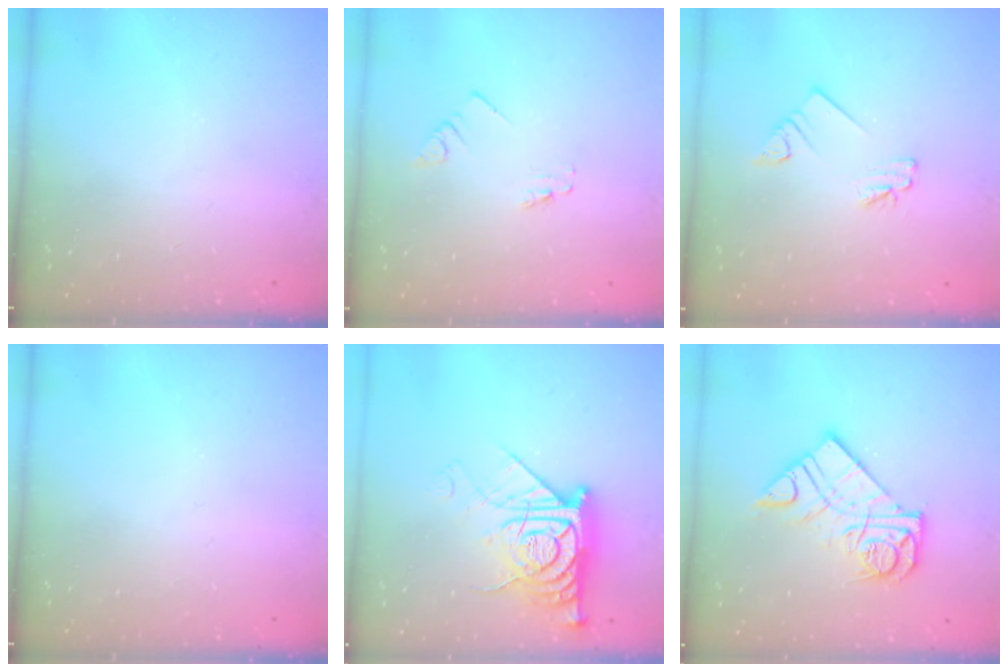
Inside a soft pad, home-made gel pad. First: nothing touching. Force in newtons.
{"total": 0.7, "press": 0.7, "slide": 0.1}
{"total": 2.3, "press": 2.3, "slide": 0.1}
{"total": 0.0}
{"total": 14.0, "press": 13.9, "slide": 1.4}
{"total": 13.7, "press": 13.7, "slide": 1.4}